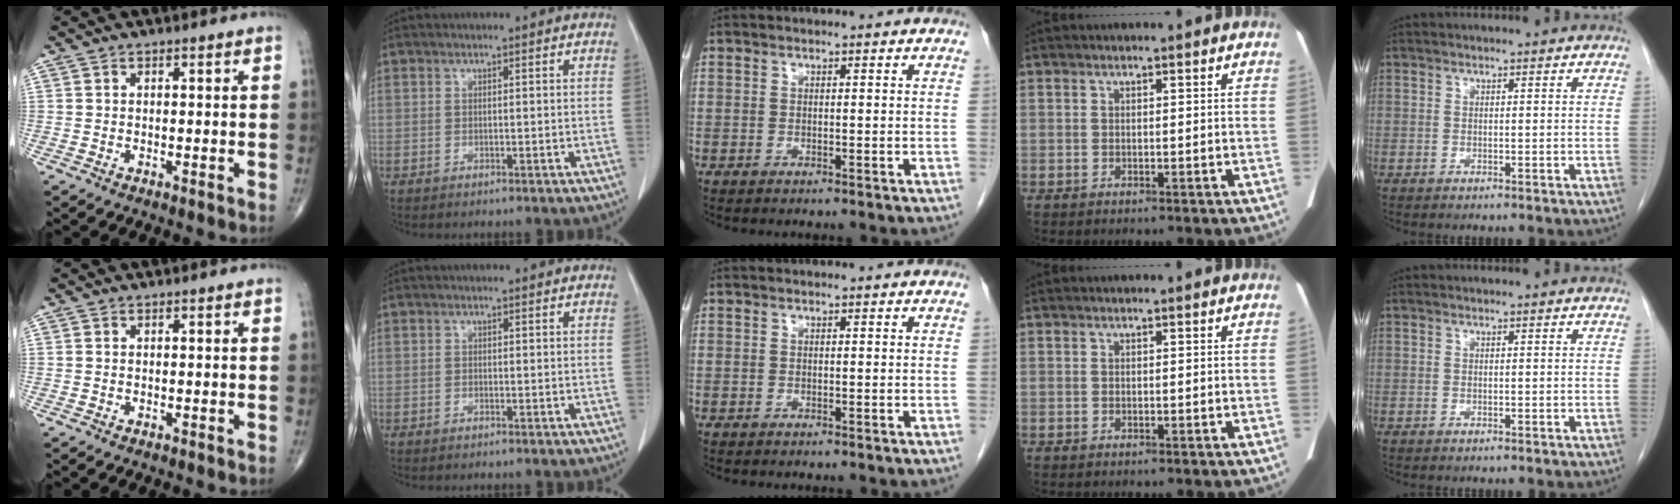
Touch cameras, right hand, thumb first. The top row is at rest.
{}